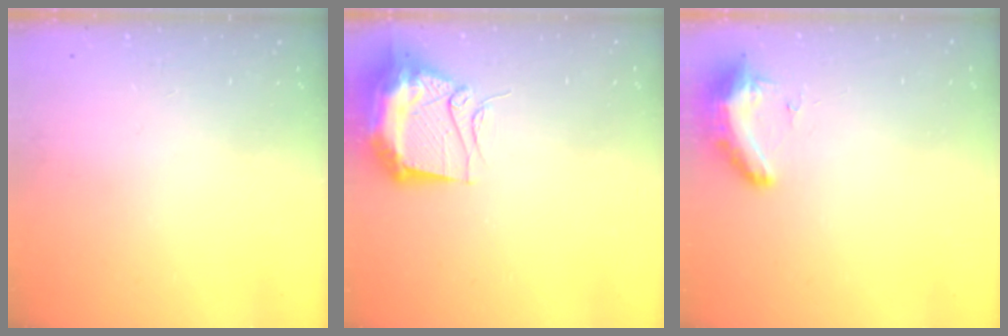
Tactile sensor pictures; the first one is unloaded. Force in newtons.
{"total": 15.0, "press": 14.9, "slide": 1.4}
{"total": 9.6, "press": 9.0, "slide": 3.4}